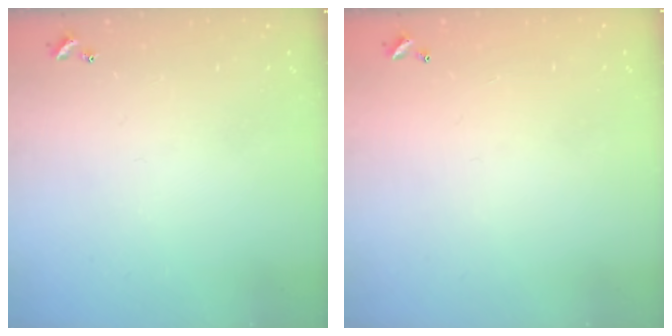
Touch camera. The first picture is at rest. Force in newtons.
{"total": 2.8, "press": 2.8, "slide": 0.1}